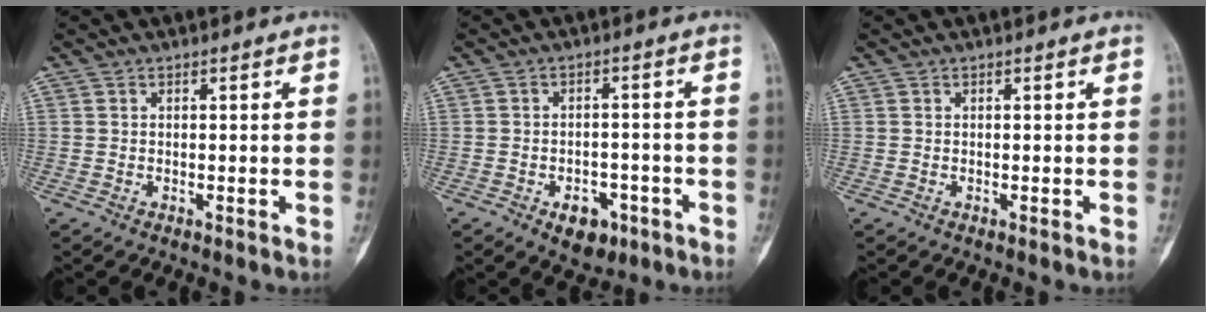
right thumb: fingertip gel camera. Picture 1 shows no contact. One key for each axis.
{"total": 6.3, "fx": -3.3, "fy": 4.0, "fz": 3.6, "tx": -0.025, "ty": 0.022, "tz": -0.041}
{"total": 0.0}